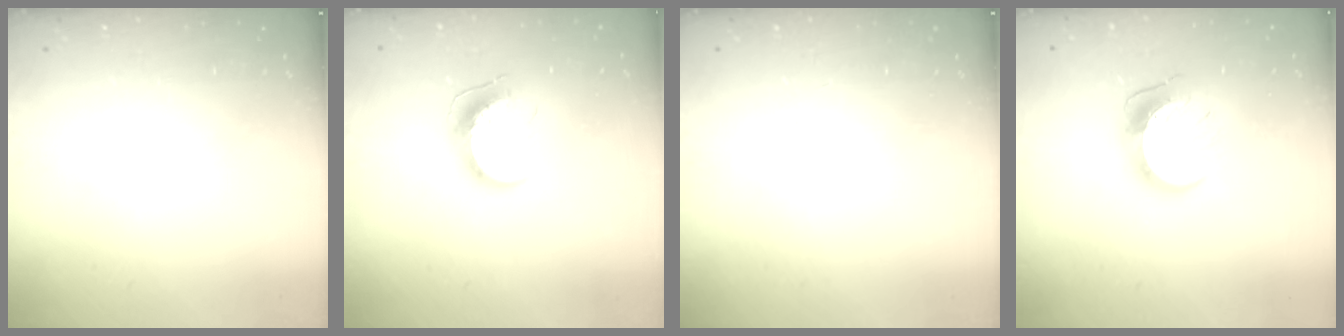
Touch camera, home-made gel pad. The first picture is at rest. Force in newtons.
{"total": 10.3, "press": 10.3, "slide": 0.3}
{"total": 0.0}
{"total": 10.9, "press": 10.9, "slide": 0.1}